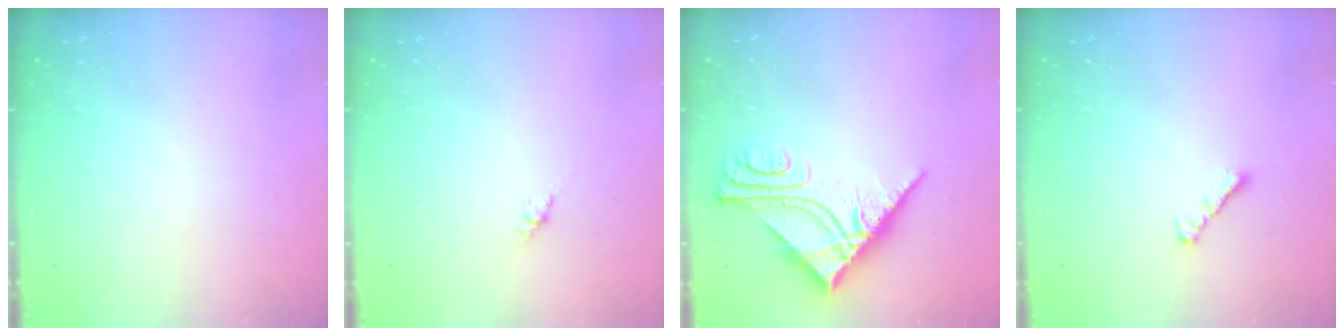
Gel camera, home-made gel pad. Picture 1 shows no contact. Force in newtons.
{"total": 2.7, "press": 2.6, "slide": 0.7}
{"total": 9.8, "press": 9.7, "slide": 0.9}
{"total": 2.5, "press": 2.4, "slide": 0.6}